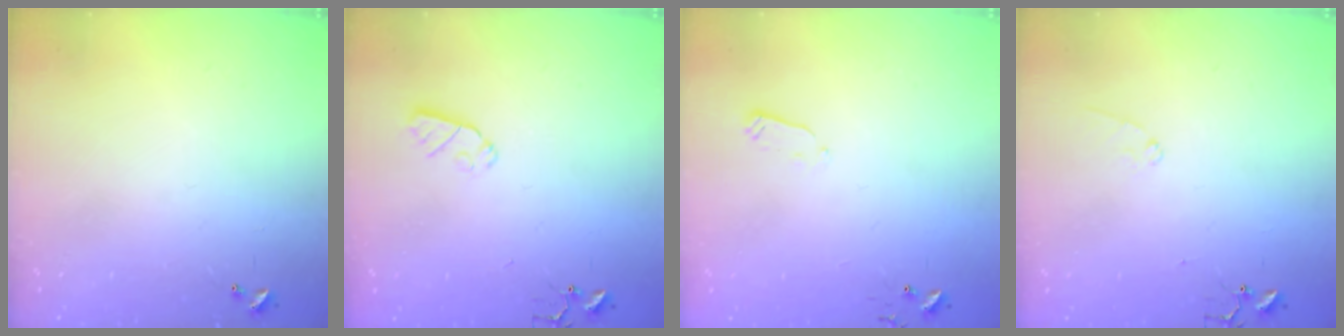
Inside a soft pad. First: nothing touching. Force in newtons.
{"total": 6.2, "press": 6.2, "slide": 0.3}
{"total": 2.4, "press": 2.3, "slide": 0.4}
{"total": 6.8, "press": 6.8, "slide": 0.7}